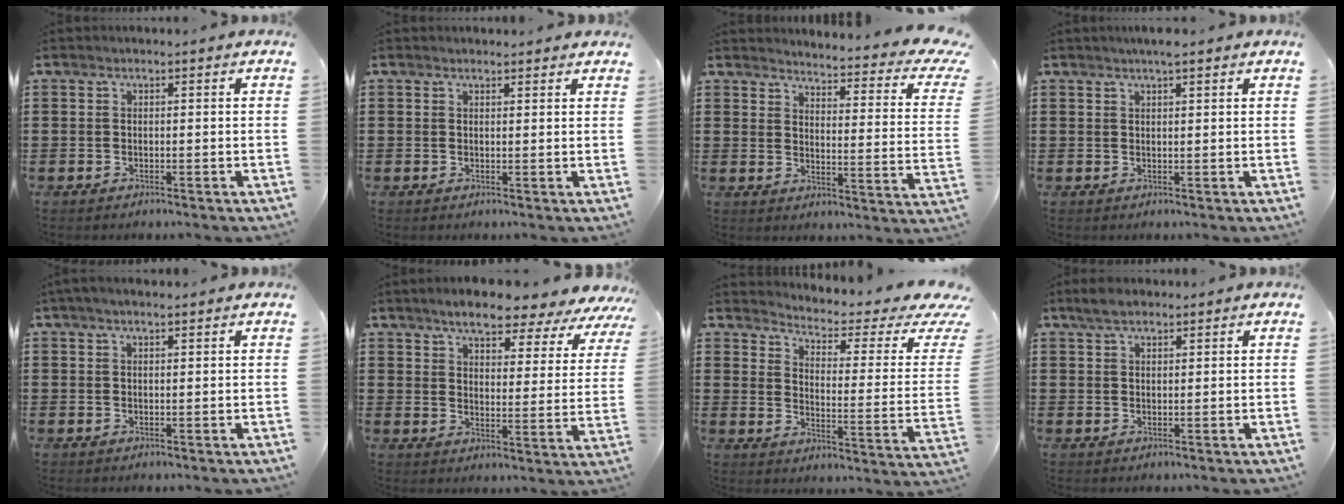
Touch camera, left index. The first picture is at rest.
{"total": 1.2, "force": [1.1, 0.3, 0.2], "torque": [-0.005, 0.002, 0.022]}
{"total": 3.6, "force": [3.2, -0.1, 1.6], "torque": [-0.036, -0.037, 0.043]}
{"total": 2.1, "force": [1.7, 0.1, 1.2], "torque": [-0.024, 0.002, 0.030]}
{"total": 1.5, "force": [1.2, 0.2, 0.9], "torque": [-0.019, 0.003, 0.022]}
{"total": 7.0, "force": [6.3, 1.2, 2.9], "torque": [-0.068, -0.034, 0.105]}
{"total": 3.3, "force": [2.2, 0.6, 2.3], "torque": [-0.051, -0.031, 0.028]}
{"total": 3.1, "force": [2.4, 1.2, 1.5], "torque": [-0.036, 0.007, 0.045]}